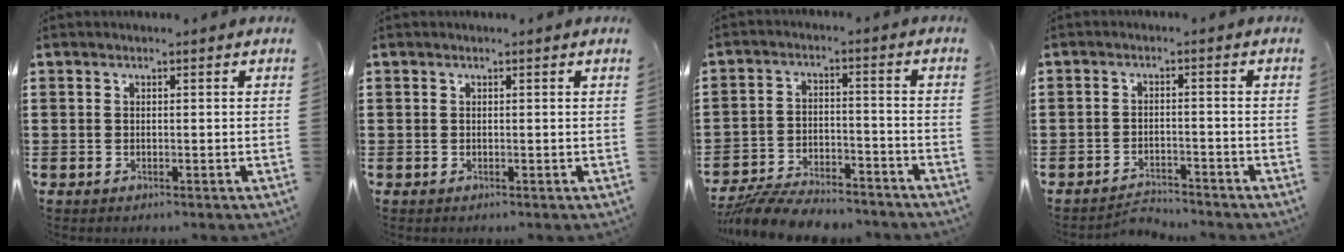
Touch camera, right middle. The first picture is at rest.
{"total": 0.0}
{"total": 7.0, "force": [-6.7, 1.0, 1.7], "torque": [-0.034, 0.009, -0.129]}
{"total": 2.8, "force": [-2.7, 0.3, 0.1], "torque": [-0.009, 0.000, -0.058]}